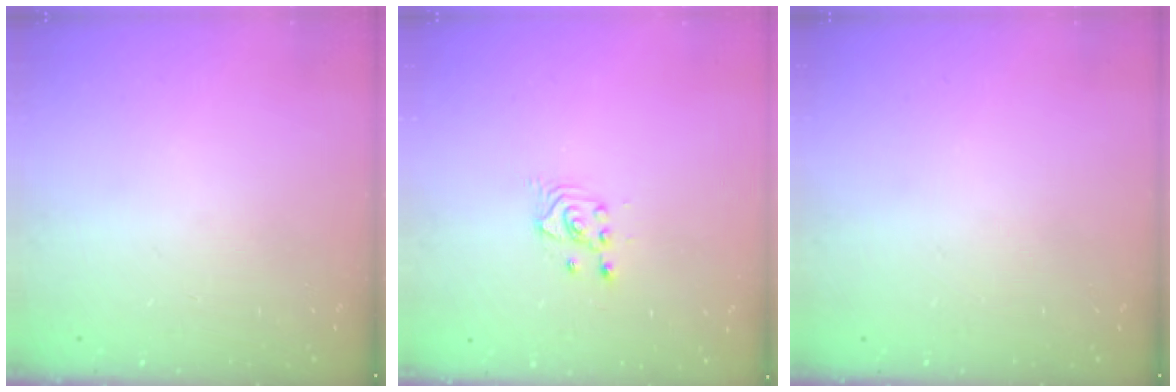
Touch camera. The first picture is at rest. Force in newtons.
{"total": 2.7, "press": 2.7, "slide": 0.2}
{"total": 0.0}